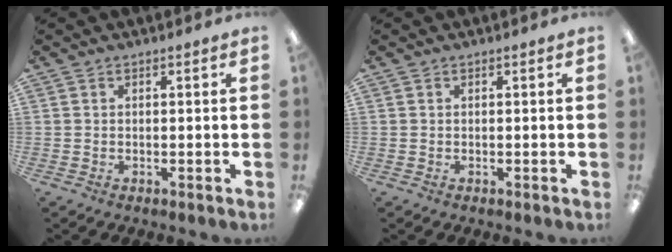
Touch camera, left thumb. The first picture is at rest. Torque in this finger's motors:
{"motor_torque": [0.02, 0.02, 0.01, -0.11, 0.00]}